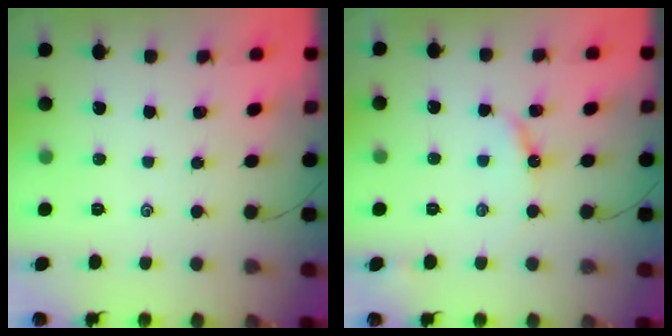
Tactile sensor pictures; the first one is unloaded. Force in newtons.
{"total": 6.6, "press": 6.6, "slide": 0.7}